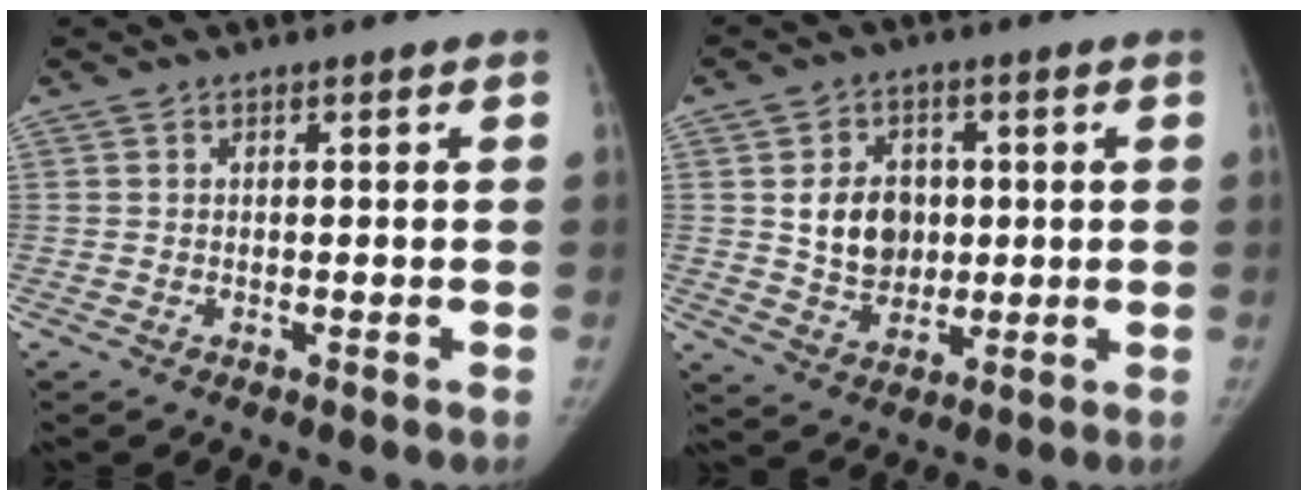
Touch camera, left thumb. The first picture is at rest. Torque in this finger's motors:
{"motor_torque": [1.33, 1.29, 1.16, -0.79, 0.19]}